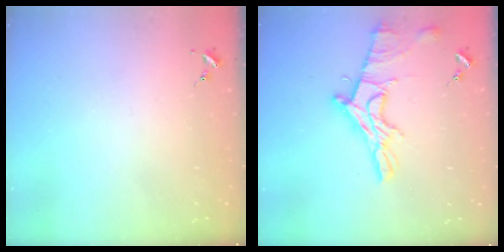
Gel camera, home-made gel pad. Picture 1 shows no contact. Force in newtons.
{"total": 14.1, "press": 14.1, "slide": 1.3}